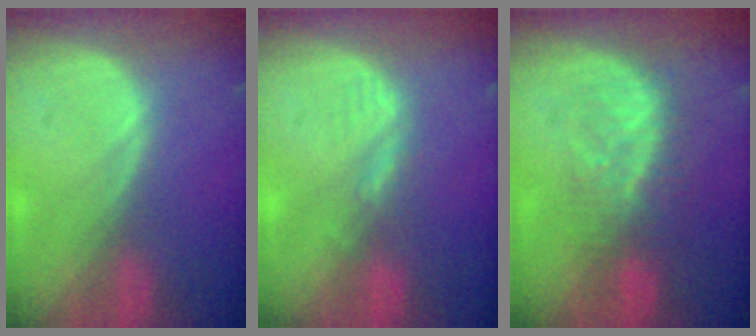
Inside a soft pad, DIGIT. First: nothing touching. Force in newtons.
{"total": 1.6, "press": 1.6, "slide": 0.2}
{"total": 6.2, "press": 6.0, "slide": 1.5}